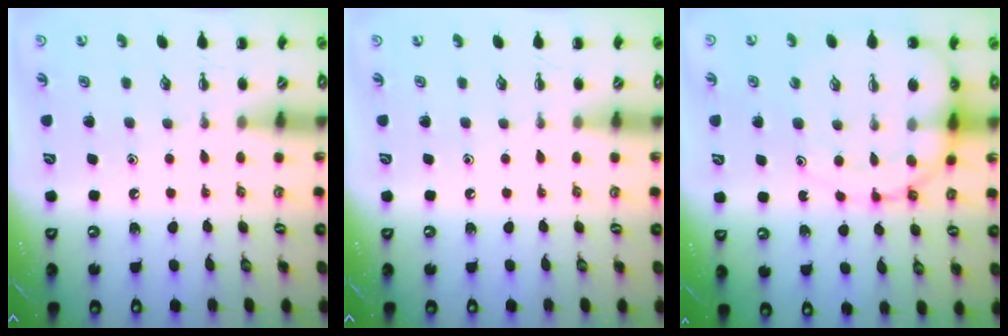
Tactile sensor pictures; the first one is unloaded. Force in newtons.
{"total": 0.0}
{"total": 13.8, "press": 13.5, "slide": 3.0}